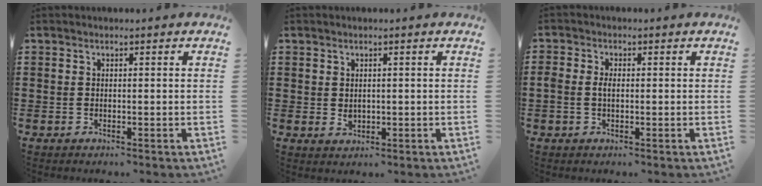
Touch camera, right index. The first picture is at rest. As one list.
[{"total": 1.4, "force": [0.4, 1.0, 0.9], "torque": [-0.017, 0.005, 0.007]}, {"total": 2.0, "force": [-0.1, 1.3, 1.5], "torque": [-0.039, 0.004, -0.006]}]